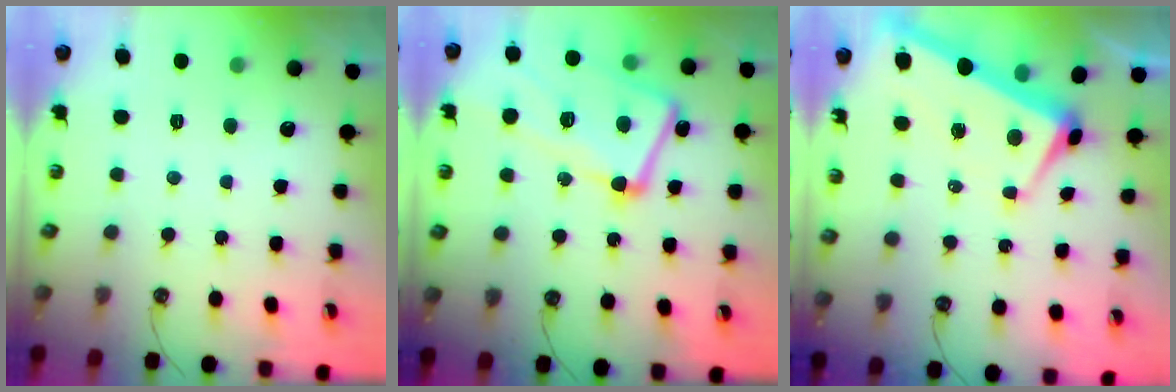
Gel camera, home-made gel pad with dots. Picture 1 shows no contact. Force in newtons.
{"total": 12.2, "press": 12.0, "slide": 1.9}
{"total": 1.1, "press": 0.5, "slide": 1.0}